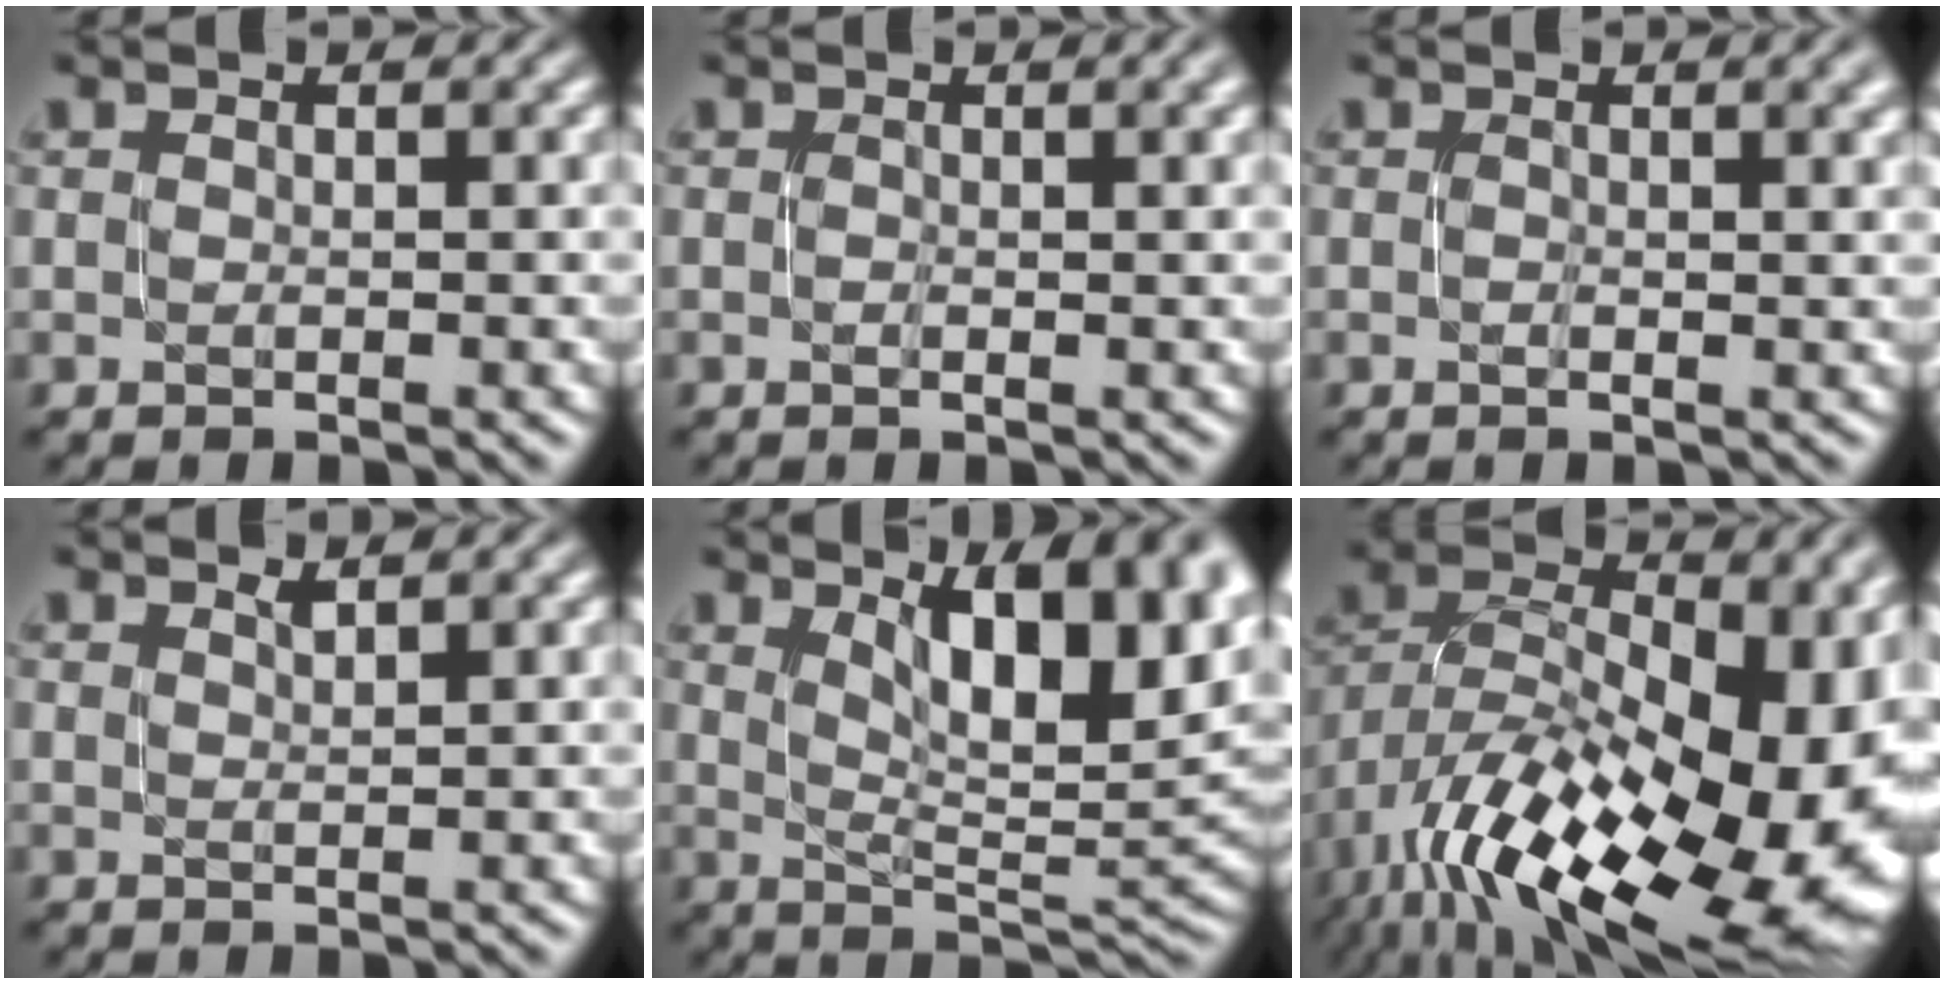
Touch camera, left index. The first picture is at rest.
{"total": 1.5, "force": [0.1, 0.4, 1.4], "torque": [-0.021, 0.002, 0.000]}
{"total": 2.2, "force": [0.4, 0.8, 2.0], "torque": [-0.022, 0.007, 0.001]}
{"total": 0.6, "force": [0.6, -0.1, 0.2], "torque": [-0.006, 0.000, 0.009]}
{"total": 10.8, "force": [3.9, 3.8, 9.3], "torque": [-0.120, 0.001, 0.066]}
{"total": 20.5, "force": [-7.9, 10.6, 15.6], "torque": [-0.217, 0.000, -0.117]}